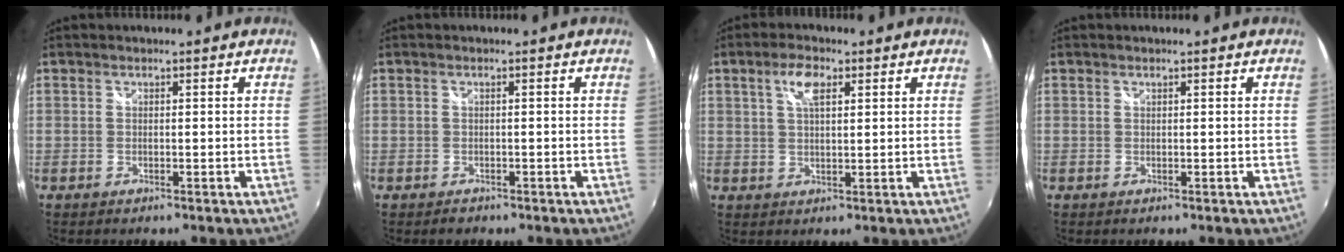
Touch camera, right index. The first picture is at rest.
{"total": 1.3, "force": [-0.9, 1.0, 0.3], "torque": [-0.006, 0.000, -0.011]}
{"total": 4.8, "force": [2.1, 1.9, 3.9], "torque": [-0.070, 0.009, 0.038]}
{"total": 0.0}